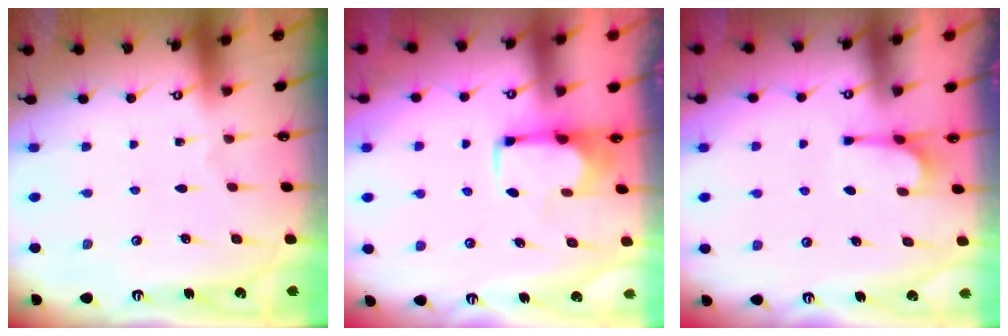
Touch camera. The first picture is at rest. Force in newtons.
{"total": 1.7, "press": 1.6, "slide": 0.6}
{"total": 3.0, "press": 2.9, "slide": 0.7}